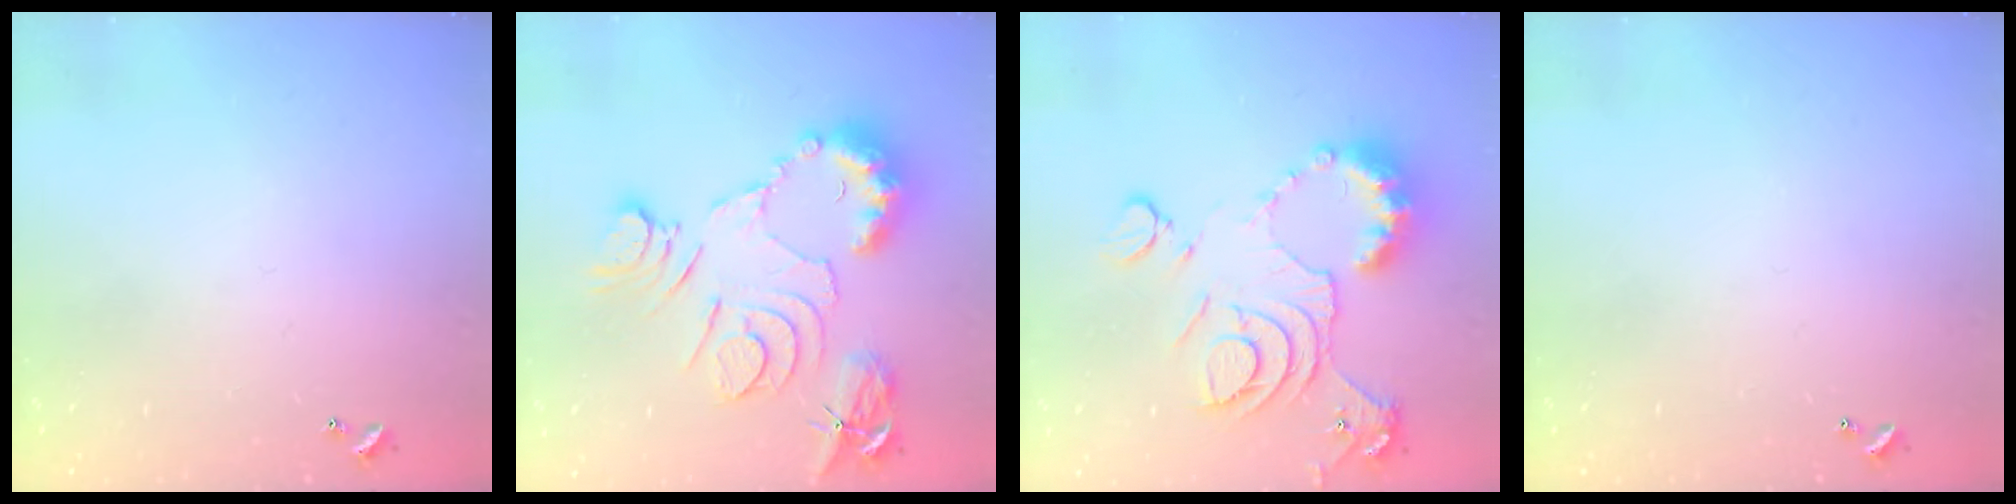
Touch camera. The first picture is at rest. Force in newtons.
{"total": 15.6, "press": 15.6, "slide": 1.3}
{"total": 15.6, "press": 15.5, "slide": 1.4}
{"total": 0.0}